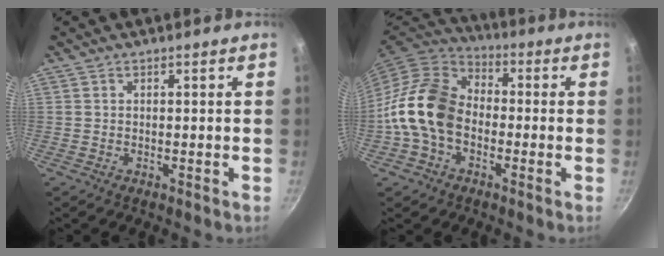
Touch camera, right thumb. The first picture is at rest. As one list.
[{"total": 14.6, "force": [-2.6, 10.6, 9.7], "torque": [-0.150, 0.036, -0.069]}]